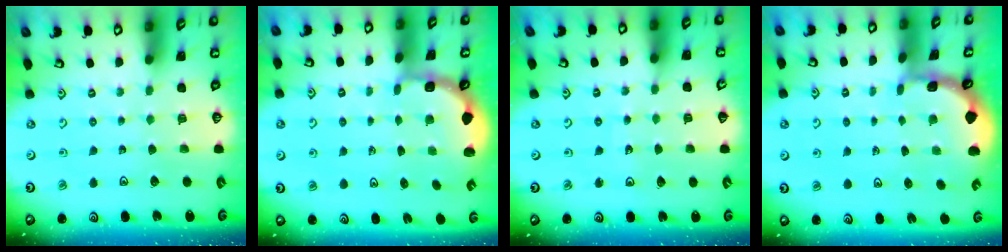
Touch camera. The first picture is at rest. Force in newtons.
{"total": 1.7, "press": 1.4, "slide": 0.9}
{"total": 4.1, "press": 4.1, "slide": 0.3}
{"total": 1.5, "press": 1.5, "slide": 0.2}